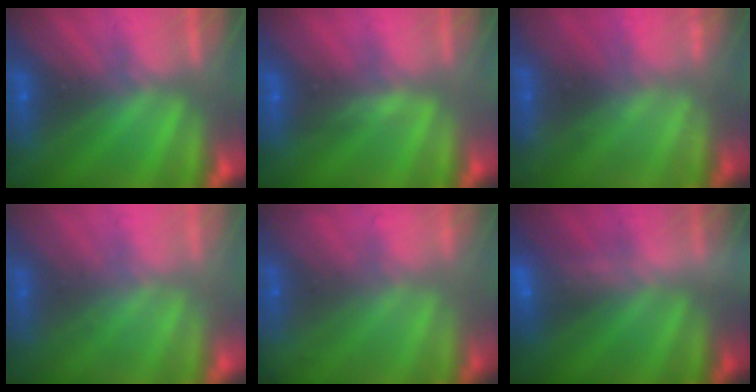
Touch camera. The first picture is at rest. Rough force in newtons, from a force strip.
{"total": 3.5}
{"total": 2.2}
{"total": 2.2}
{"total": 9.0}
{"total": 2.3}